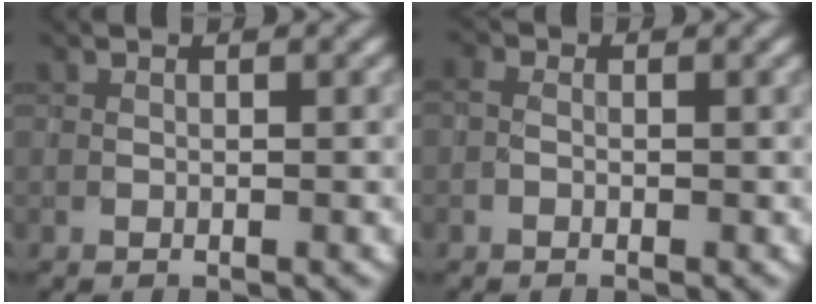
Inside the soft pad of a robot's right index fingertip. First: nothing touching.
{"total": 1.1, "force": [-0.4, 0.8, 0.6], "torque": [-0.012, 0.001, -0.010]}